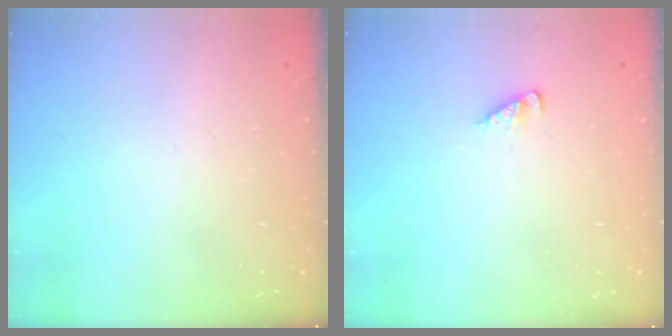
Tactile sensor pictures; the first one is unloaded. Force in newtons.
{"total": 2.1, "press": 2.1, "slide": 0.3}